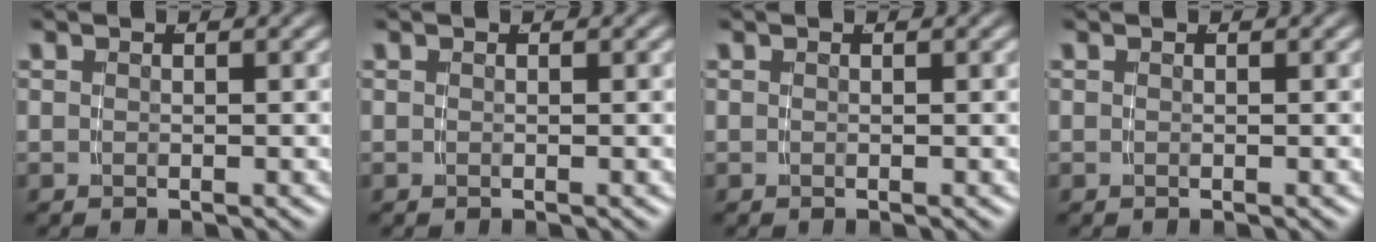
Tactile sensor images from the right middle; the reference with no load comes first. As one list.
[{"total": 0.0}, {"total": 0.0}, {"total": 0.0}]